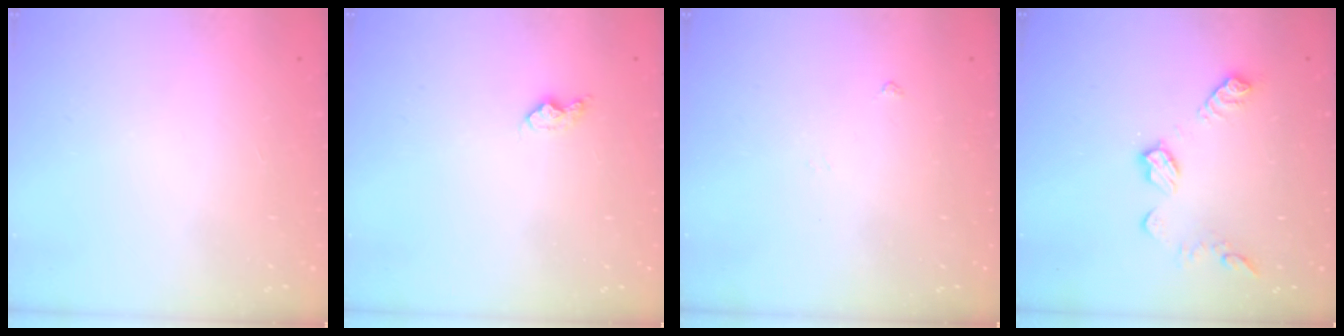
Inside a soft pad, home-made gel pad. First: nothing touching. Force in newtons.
{"total": 6.4, "press": 6.3, "slide": 0.8}
{"total": 3.4, "press": 3.3, "slide": 0.5}
{"total": 10.9, "press": 10.9, "slide": 0.7}